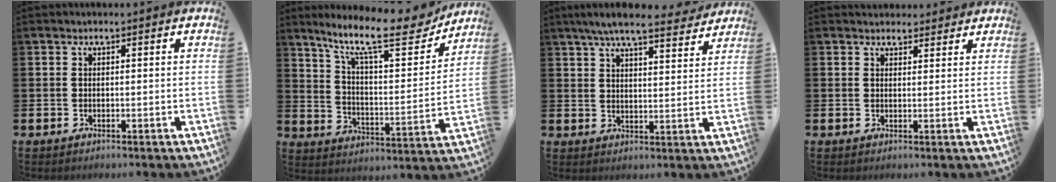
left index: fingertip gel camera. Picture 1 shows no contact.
{"total": 13.8, "force": [10.8, 3.2, 8.1], "torque": [-0.157, -0.064, 0.175]}
{"total": 7.1, "force": [6.5, 0.9, 2.7], "torque": [-0.064, -0.030, 0.114]}
{"total": 2.6, "force": [2.4, 0.9, -0.2], "torque": [0.006, -0.008, 0.044]}